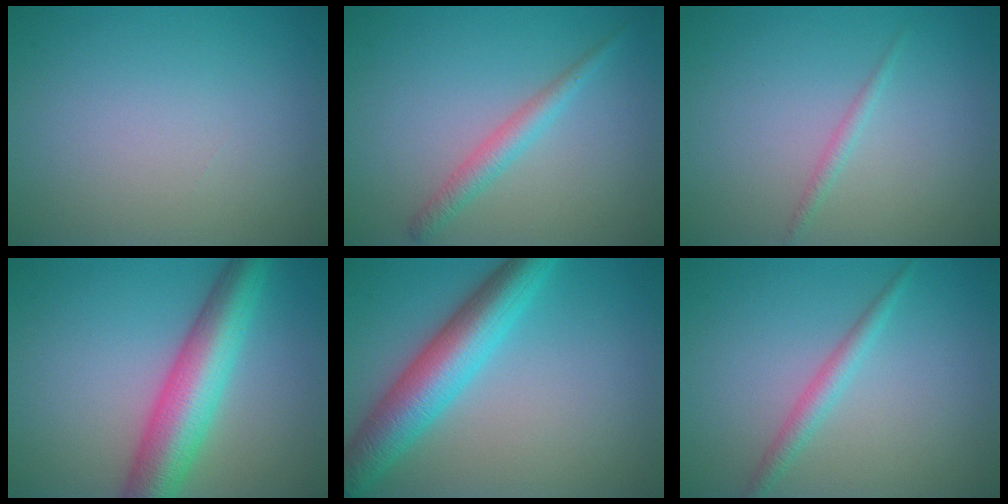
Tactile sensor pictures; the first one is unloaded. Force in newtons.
{"total": 2.1, "press": 2.1, "slide": 0.1}
{"total": 0.9, "press": 0.9, "slide": 0.0}
{"total": 7.9, "press": 7.9, "slide": 0.2}
{"total": 7.0, "press": 7.0, "slide": 0.2}
{"total": 2.0, "press": 2.0, "slide": 0.1}